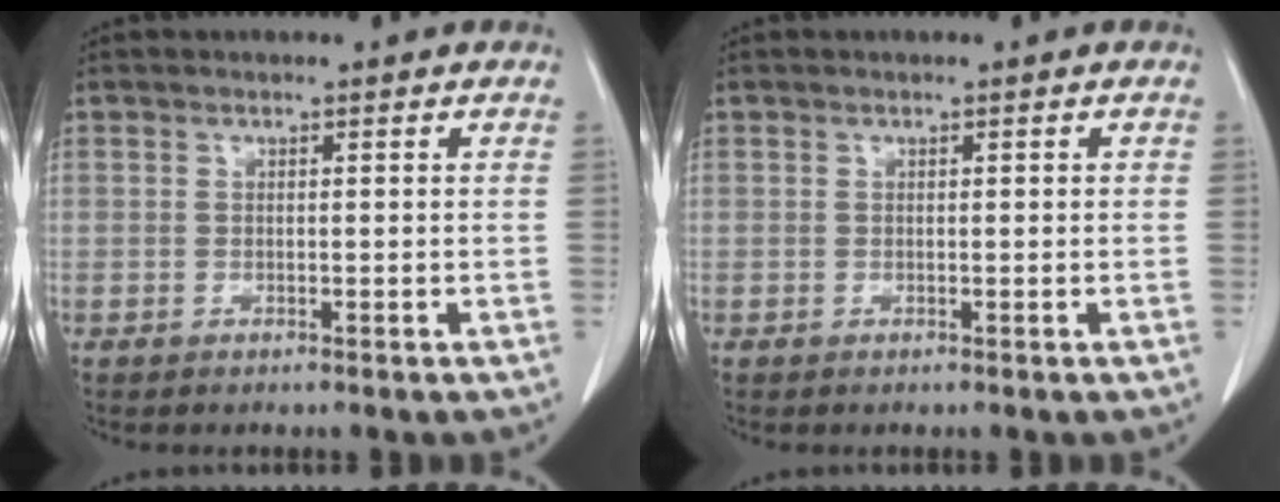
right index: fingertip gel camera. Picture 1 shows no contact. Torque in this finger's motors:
{"motor_torque": [-0.05, 0.01, -0.01, -0.01]}